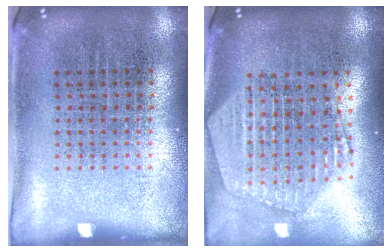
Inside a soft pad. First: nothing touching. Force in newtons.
{"total": 2.4, "press": 2.1, "slide": 1.3}